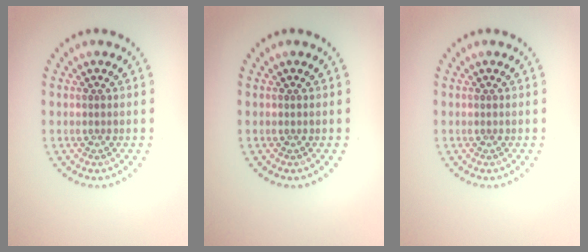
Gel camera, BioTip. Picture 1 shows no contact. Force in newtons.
{"total": 0.0}
{"total": 0.0}